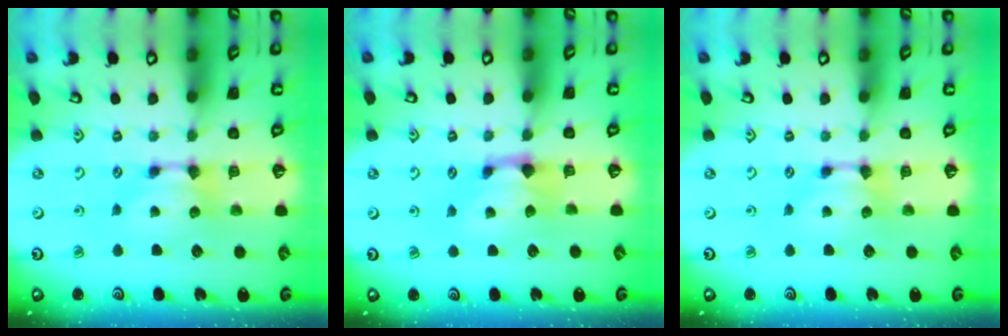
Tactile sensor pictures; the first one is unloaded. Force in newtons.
{"total": 1.2, "press": 0.4, "slide": 1.1}
{"total": 0.0}